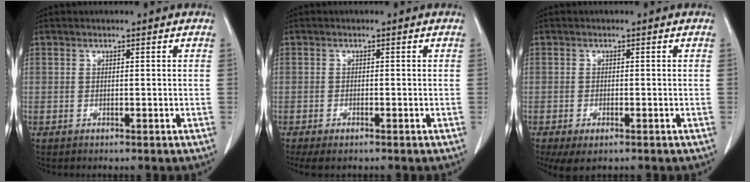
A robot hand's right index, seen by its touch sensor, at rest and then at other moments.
{"total": 2.9, "force": [-2.1, 0.8, 1.8], "torque": [-0.032, -0.007, -0.031]}
{"total": 3.9, "force": [-2.3, 1.4, 2.8], "torque": [-0.050, -0.009, -0.033]}